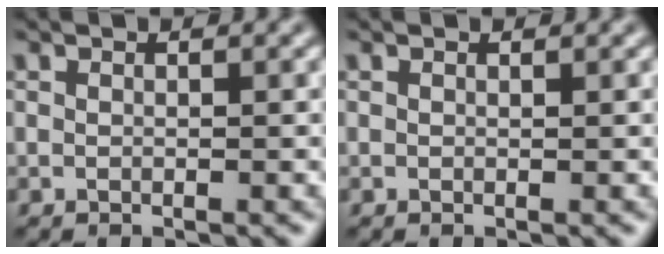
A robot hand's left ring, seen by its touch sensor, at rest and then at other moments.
{"total": 0.0}